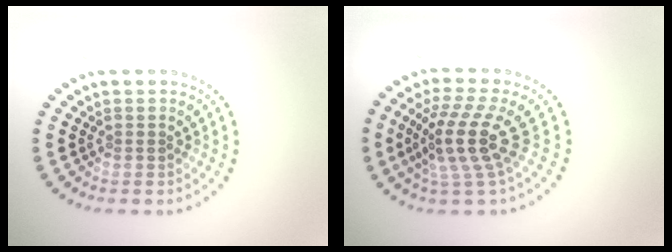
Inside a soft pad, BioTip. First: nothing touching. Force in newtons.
{"total": 4.5, "press": 3.4, "slide": 3.0}